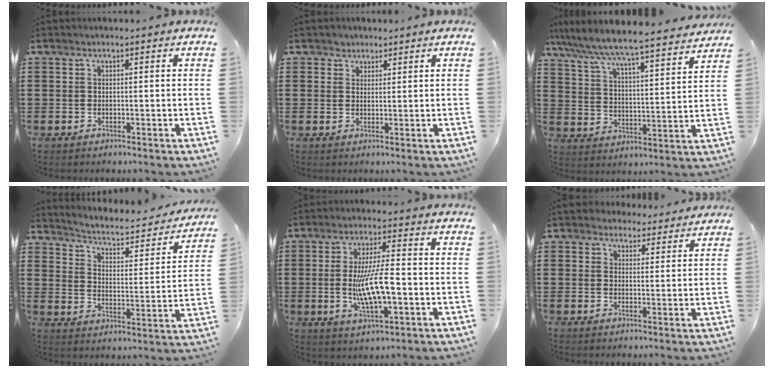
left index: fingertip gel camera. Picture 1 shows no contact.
{"total": 1.7, "force": [1.3, 1.1, -0.1], "torque": [-0.004, 0.005, 0.026]}
{"total": 6.0, "force": [5.7, -0.2, 1.6], "torque": [-0.061, -0.047, 0.092]}
{"total": 3.0, "force": [2.7, 0.5, 1.3], "torque": [-0.044, -0.026, 0.033]}
{"total": 9.4, "force": [-1.5, 2.6, 8.9], "torque": [-0.177, -0.004, -0.030]}
{"total": 3.4, "force": [2.9, 1.8, 0.1], "torque": [-0.008, -0.002, 0.052]}